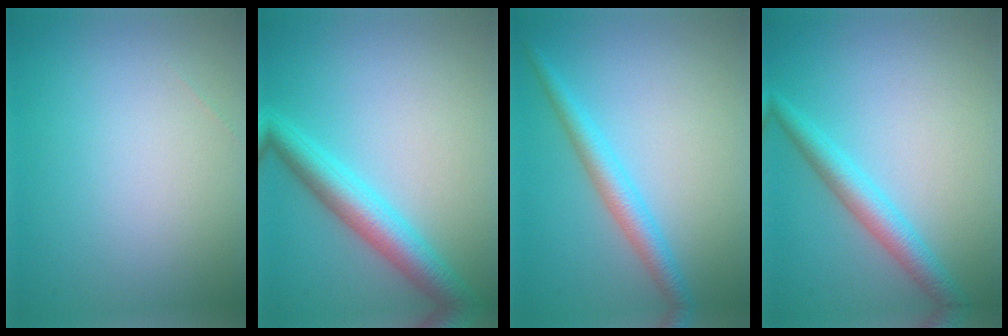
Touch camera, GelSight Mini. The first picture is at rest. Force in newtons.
{"total": 5.0, "press": 5.0, "slide": 0.1}
{"total": 3.0, "press": 3.0, "slide": 0.2}
{"total": 3.3, "press": 3.3, "slide": 0.1}